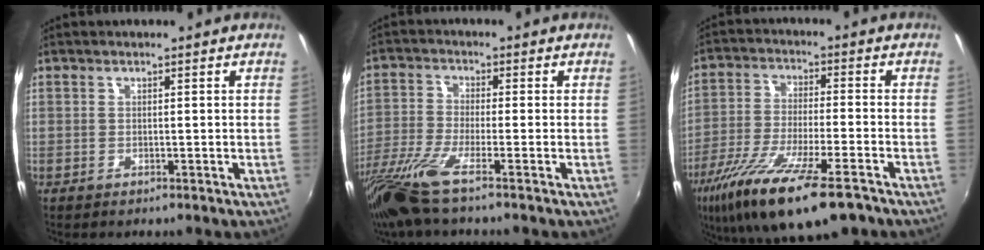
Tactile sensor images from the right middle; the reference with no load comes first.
{"total": 8.9, "force": [-6.3, 0.2, 6.3], "torque": [-0.142, -0.031, -0.126]}
{"total": 17.8, "force": [-11.6, 3.5, 13.1], "torque": [-0.255, -0.056, -0.208]}